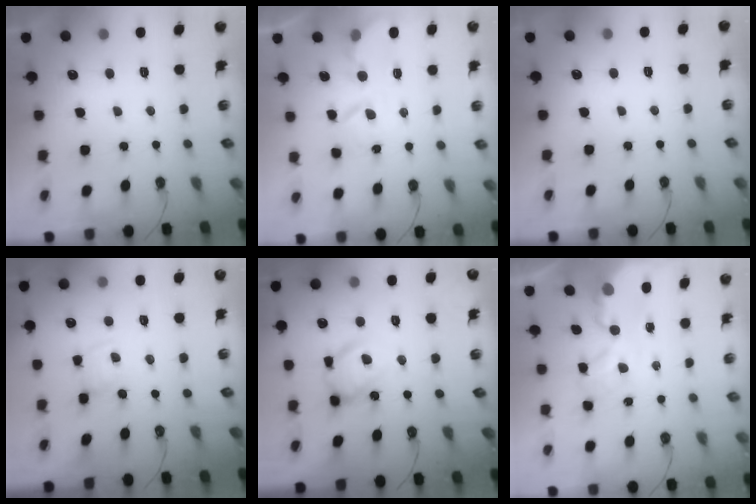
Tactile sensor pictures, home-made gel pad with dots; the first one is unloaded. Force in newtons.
{"total": 5.7, "press": 5.7, "slide": 0.1}
{"total": 0.0}
{"total": 2.4, "press": 2.4, "slide": 0.1}
{"total": 15.5, "press": 15.5, "slide": 1.4}
{"total": 4.9, "press": 4.9, "slide": 0.3}